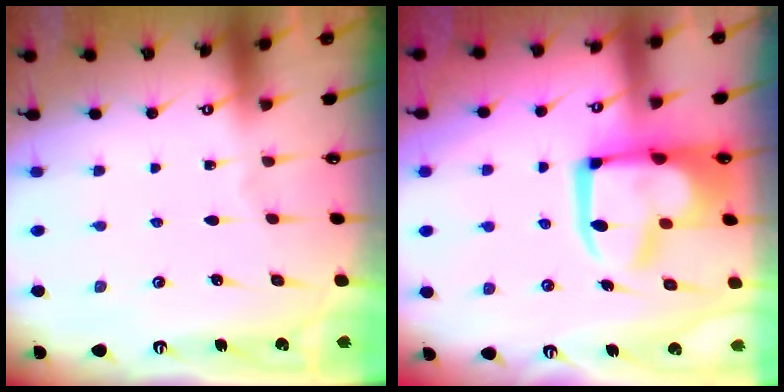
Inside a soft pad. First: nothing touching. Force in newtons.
{"total": 14.8, "press": 14.8, "slide": 1.5}